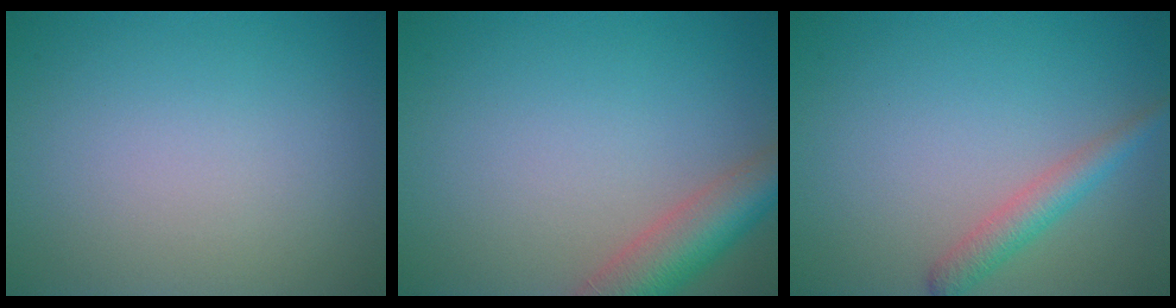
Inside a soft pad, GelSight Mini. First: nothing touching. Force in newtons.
{"total": 5.4, "press": 5.4, "slide": 0.5}
{"total": 2.5, "press": 2.5, "slide": 0.1}